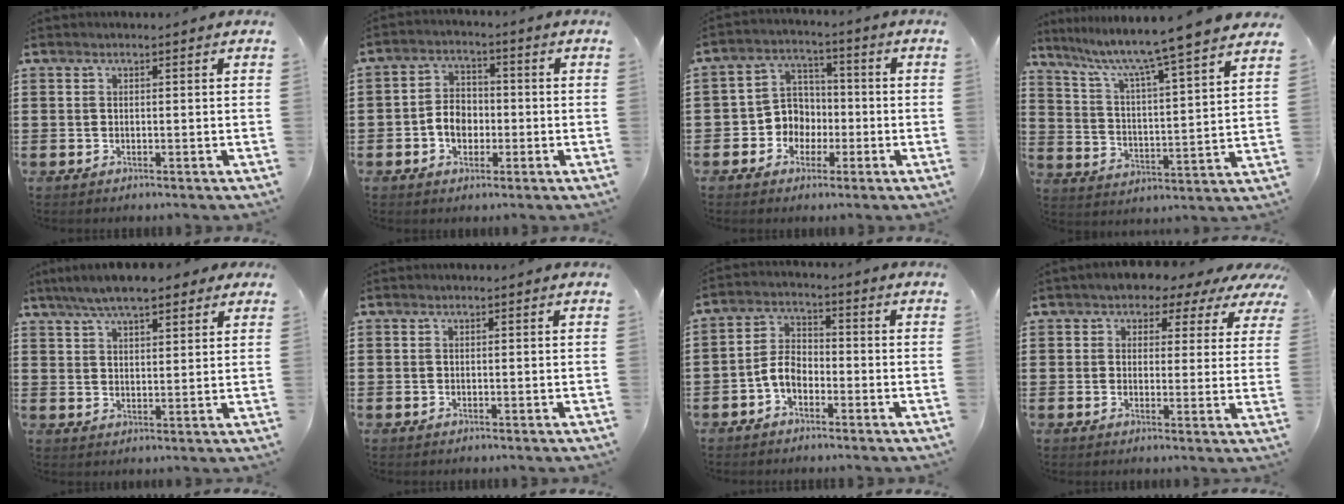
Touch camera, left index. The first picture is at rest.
{"total": 4.5, "force": [-1.3, 3.4, 2.7], "torque": [-0.063, 0.007, -0.029]}
{"total": 5.6, "force": [-1.6, 5.2, 1.3], "torque": [-0.050, 0.010, -0.035]}
{"total": 7.9, "force": [6.7, -1.2, 4.0], "torque": [-0.105, -0.058, 0.104]}
{"total": 6.8, "force": [5.7, 1.7, 3.5], "torque": [-0.084, -0.002, 0.103]}
{"total": 0.0}
{"total": 4.5, "force": [-2.5, 2.6, 2.8], "torque": [-0.072, 0.005, -0.055]}
{"total": 3.5, "force": [2.8, 2.1, 0.7], "torque": [-0.027, -0.011, 0.043]}